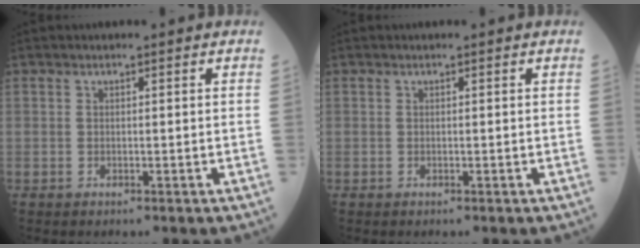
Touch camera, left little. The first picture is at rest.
{"total": 0.0}